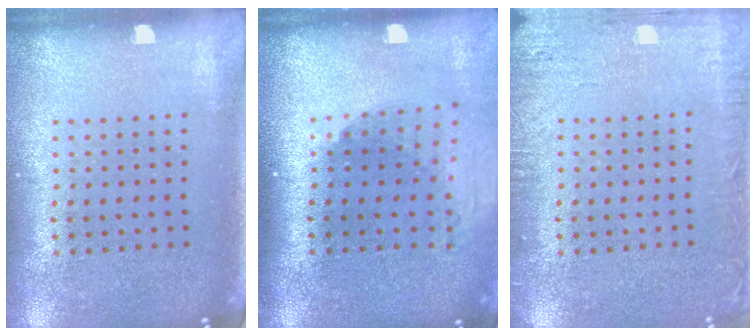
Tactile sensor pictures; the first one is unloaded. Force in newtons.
{"total": 2.0, "press": 1.5, "slide": 1.3}
{"total": 2.9, "press": 2.8, "slide": 0.4}